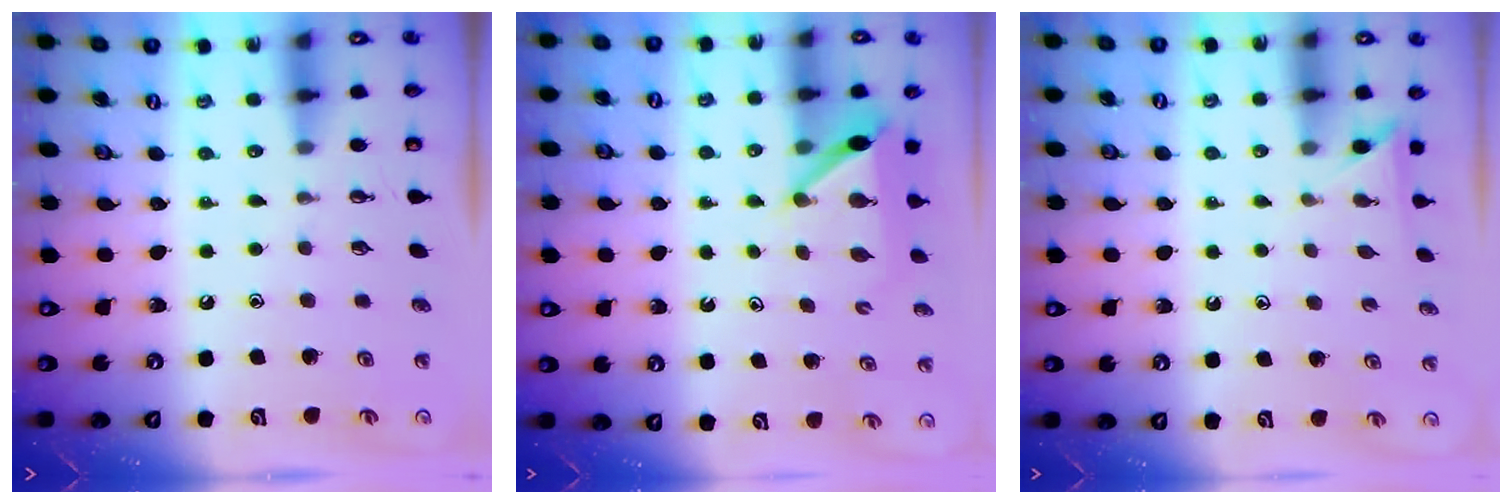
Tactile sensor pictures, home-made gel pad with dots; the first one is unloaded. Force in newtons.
{"total": 6.0, "press": 6.0, "slide": 0.5}
{"total": 2.3, "press": 2.3, "slide": 0.2}